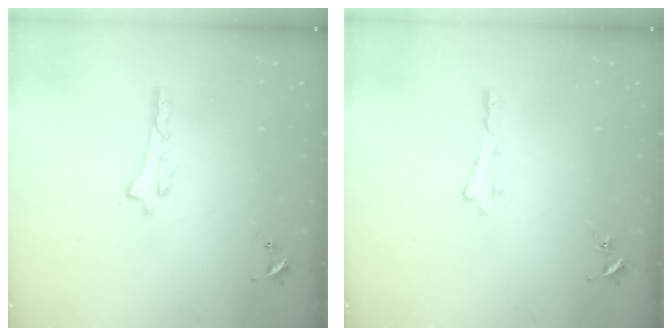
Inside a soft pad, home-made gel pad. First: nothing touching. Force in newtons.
{"total": 0.0}